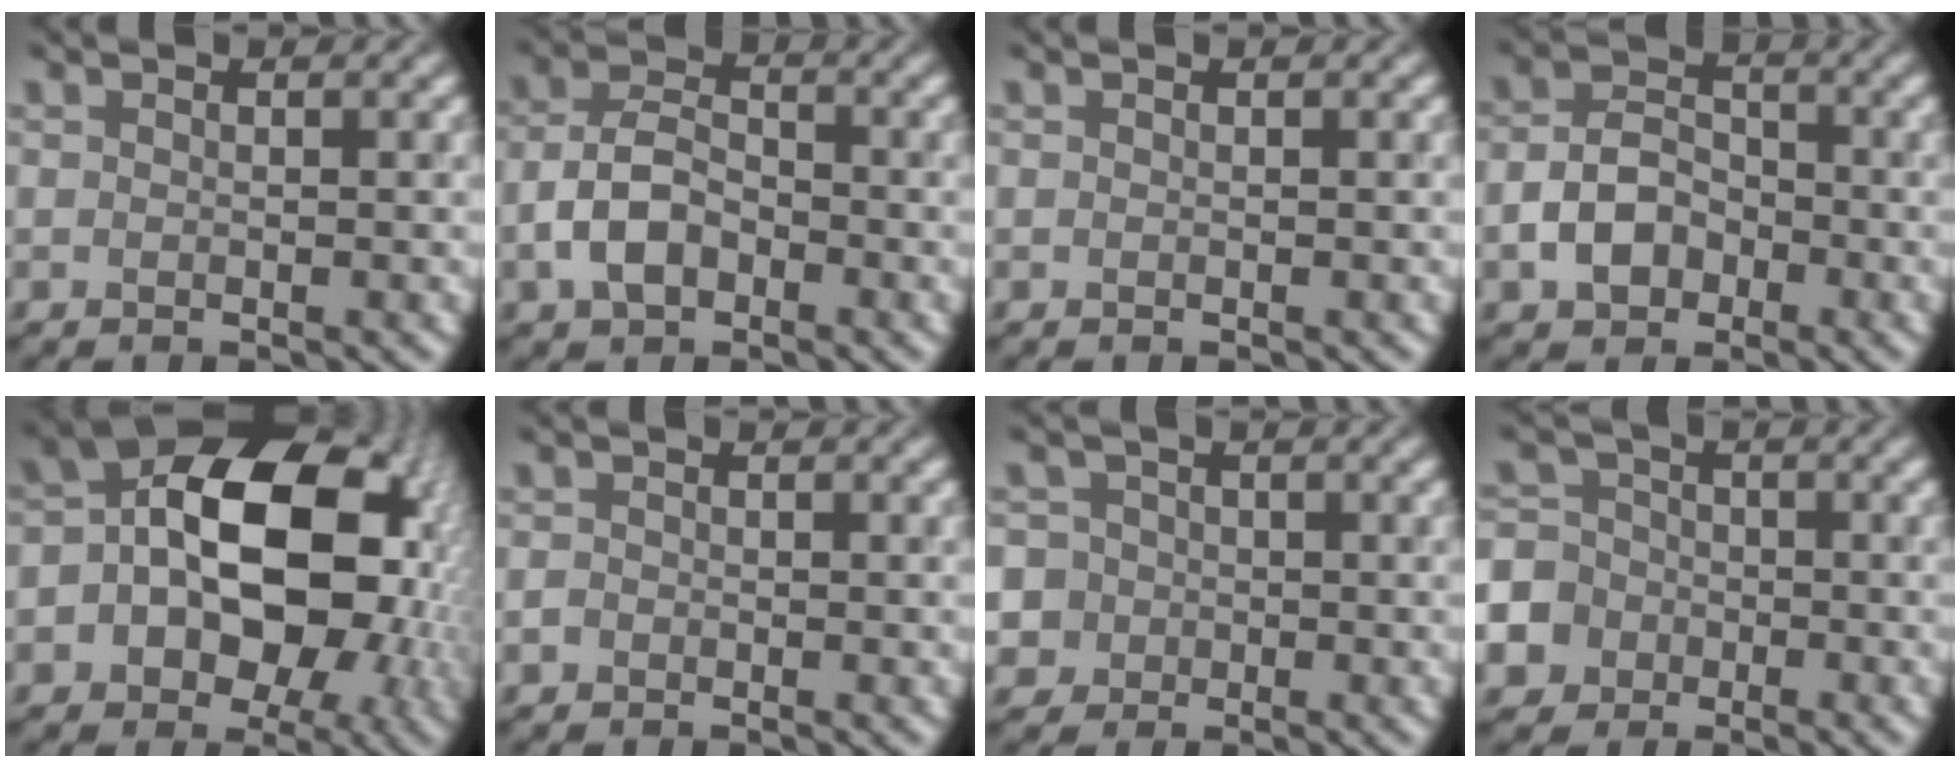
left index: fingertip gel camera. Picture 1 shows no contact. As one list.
[{"total": 4.3, "force": [-1.6, 2.7, 2.9], "torque": [-0.059, 0.005, -0.039]}, {"total": 0.0}, {"total": 4.1, "force": [-1.6, 2.9, 2.4], "torque": [-0.045, 0.004, -0.032]}, {"total": 17.0, "force": [-0.2, 11.3, 12.7], "torque": [-0.157, 0.003, -0.006]}, {"total": 0.7, "force": [-0.4, 0.6, 0.2], "torque": [-0.001, -0.003, -0.009]}, {"total": 5.7, "force": [-0.4, 5.5, 1.5], "torque": [-0.029, 0.025, -0.034]}, {"total": 9.4, "force": [-4.7, 7.9, 2.0], "torque": [-0.064, -0.022, -0.107]}]